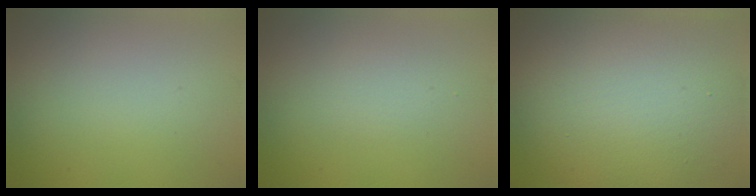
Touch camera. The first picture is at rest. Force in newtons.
{"total": 1.1, "press": 1.1, "slide": 0.2}
{"total": 12.9, "press": 12.9, "slide": 0.4}